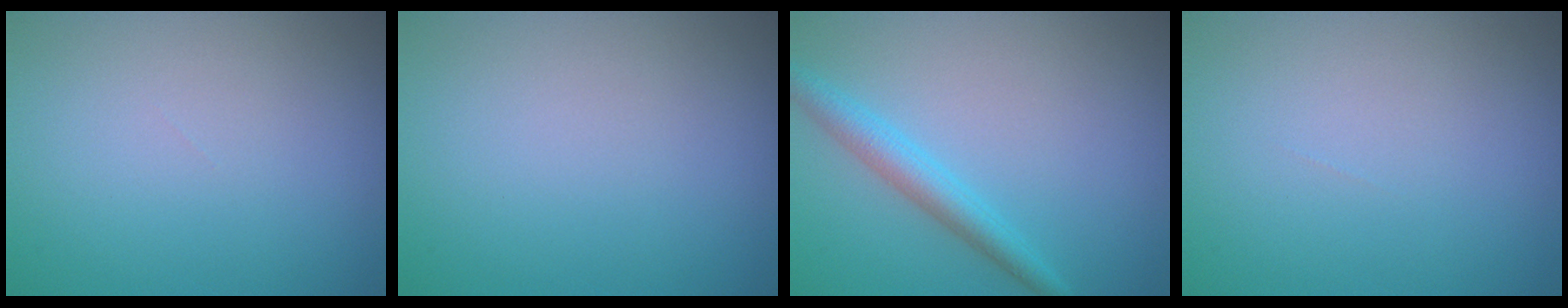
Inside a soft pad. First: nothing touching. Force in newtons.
{"total": 0.0}
{"total": 2.9, "press": 2.9, "slide": 0.1}
{"total": 0.0}